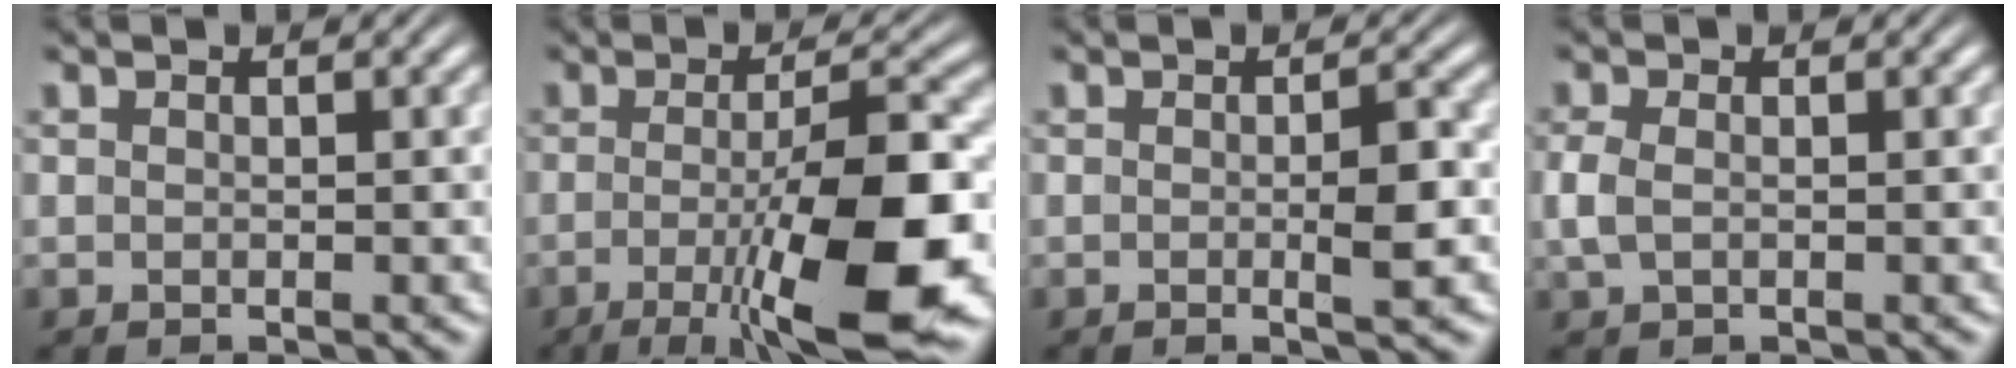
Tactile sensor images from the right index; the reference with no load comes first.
{"total": 11.0, "force": [-3.9, 2.6, 10.0], "torque": [-0.145, -0.016, -0.049]}
{"total": 2.1, "force": [-0.5, 0.2, 2.0], "torque": [-0.029, 0.002, -0.014]}
{"total": 1.8, "force": [-0.1, 1.2, 1.4], "torque": [-0.045, -0.009, 0.006]}